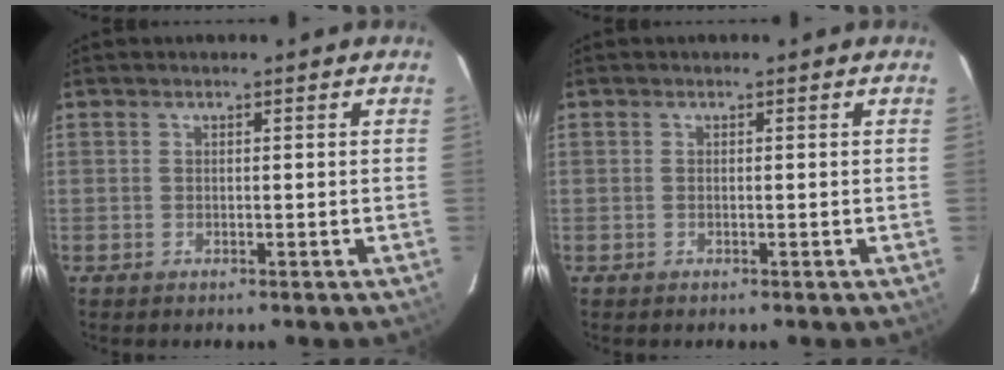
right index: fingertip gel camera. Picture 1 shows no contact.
{"total": 0.0}